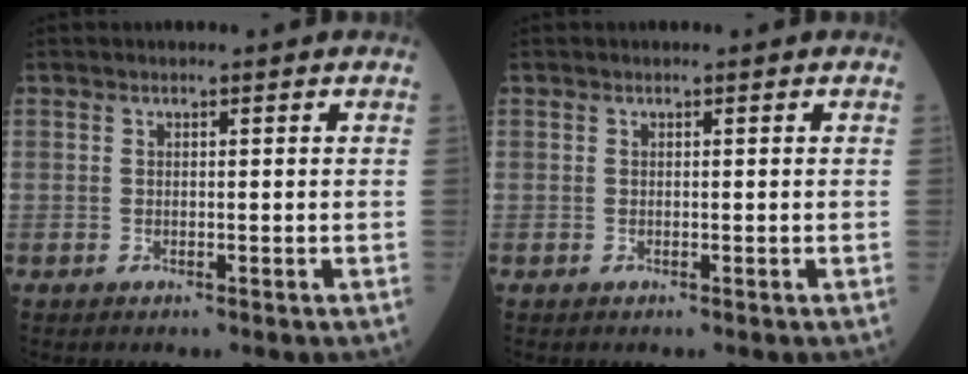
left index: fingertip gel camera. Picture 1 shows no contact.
{"total": 0.0}